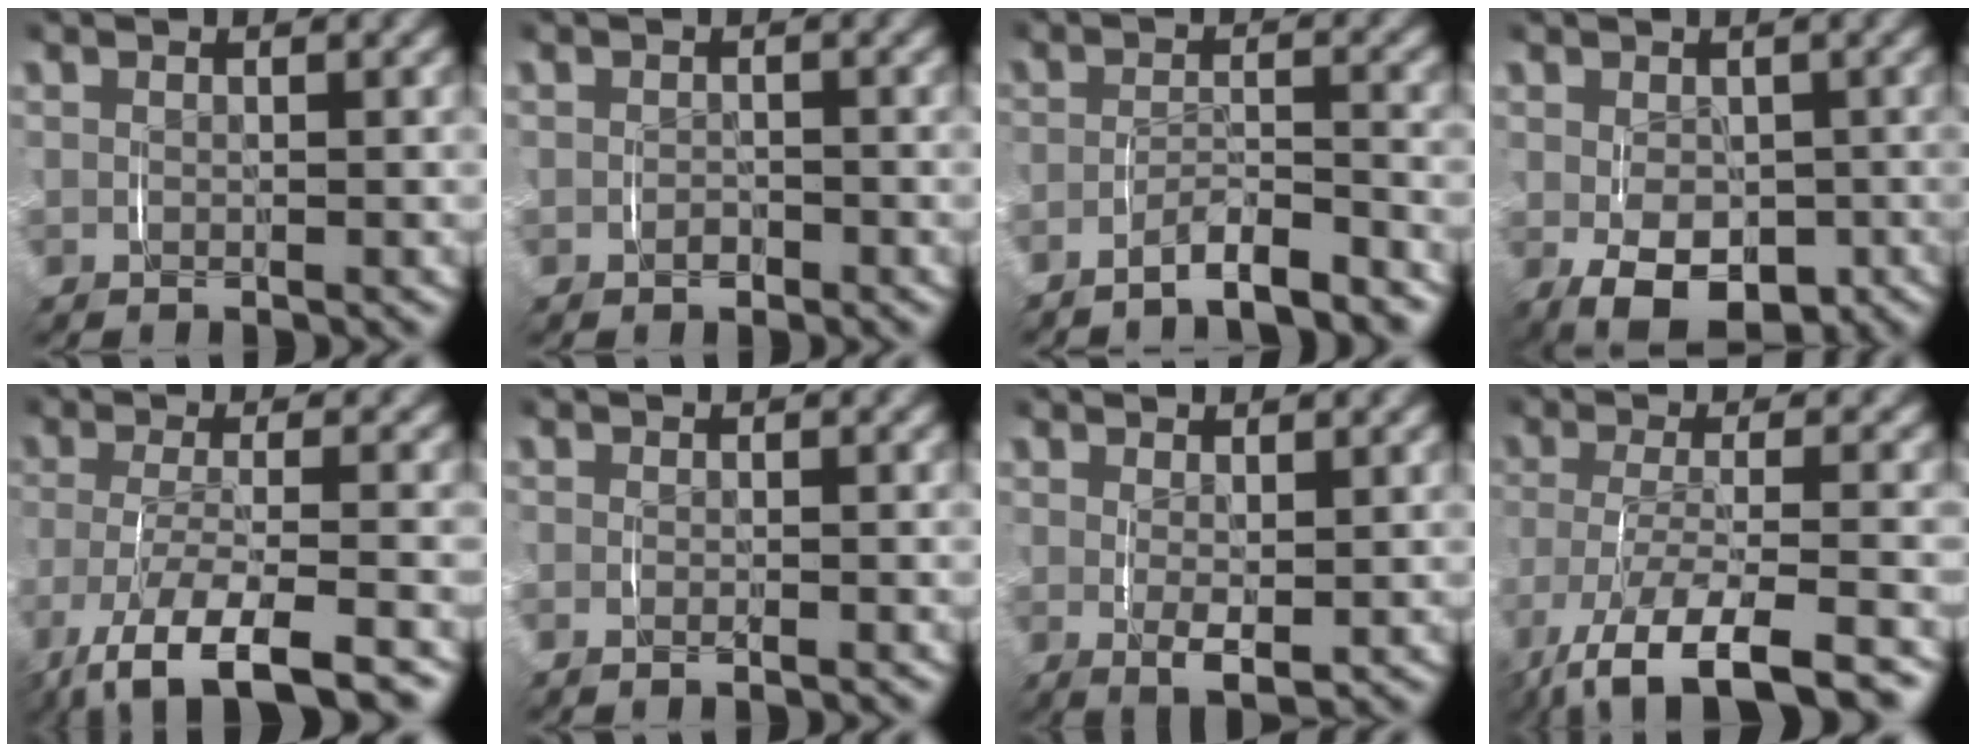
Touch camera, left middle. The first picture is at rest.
{"total": 1.0, "force": [-0.8, 0.7, 0.3], "torque": [-0.005, -0.005, -0.013]}
{"total": 3.7, "force": [-3.6, 0.0, 1.0], "torque": [-0.011, -0.003, -0.070]}
{"total": 6.4, "force": [-3.0, 3.6, 4.4], "torque": [-0.085, -0.037, -0.029]}
{"total": 8.9, "force": [-6.3, 2.5, 5.7], "torque": [-0.120, -0.035, -0.085]}
{"total": 0.6, "force": [-0.6, -0.1, 0.0], "torque": [-0.003, 0.001, -0.015]}
{"total": 2.4, "force": [0.2, 0.6, 2.3], "torque": [-0.034, -0.012, 0.009]}
{"total": 9.8, "force": [-7.2, 2.9, 5.9], "torque": [-0.127, -0.036, -0.096]}